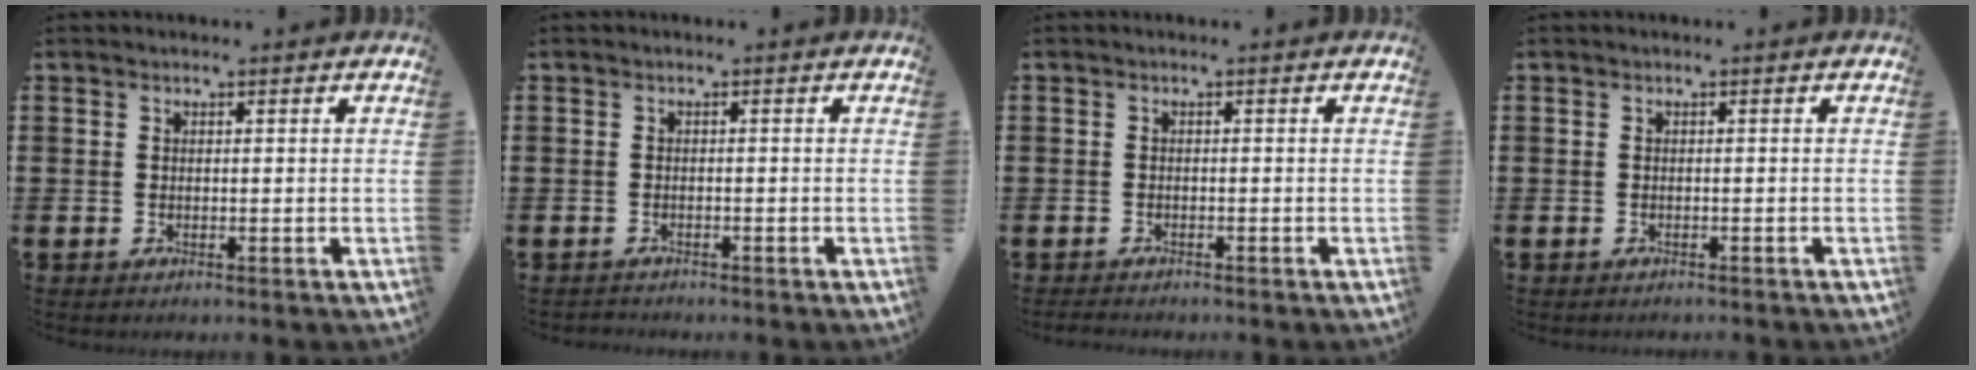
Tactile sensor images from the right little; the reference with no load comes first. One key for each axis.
{"total": 0.6, "fx": -0.6, "fy": 0.1, "fz": -0.1, "tx": -0.001, "ty": -0.002, "tz": -0.013}
{"total": 0.7, "fx": -0.6, "fy": 0.2, "fz": 0.3, "tx": -0.008, "ty": -0.001, "tz": -0.013}
{"total": 0.0}